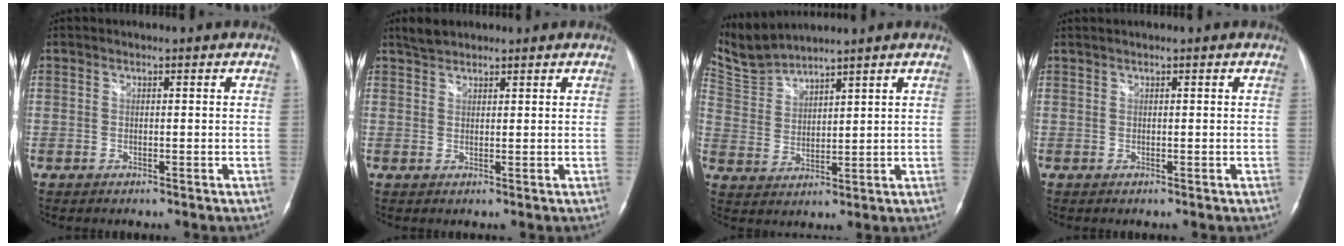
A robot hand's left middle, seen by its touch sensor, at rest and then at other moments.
{"total": 2.6, "force": [2.3, 1.0, 0.7], "torque": [-0.018, 0.011, 0.041]}
{"total": 6.3, "force": [6.3, -0.4, 0.2], "torque": [-0.024, 0.011, 0.142]}
{"total": 0.5, "force": [0.5, -0.1, 0.2], "torque": [-0.010, 0.012, 0.015]}